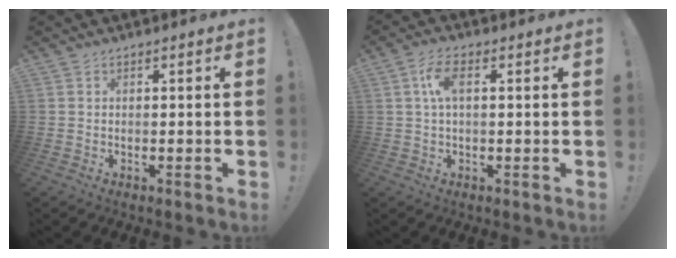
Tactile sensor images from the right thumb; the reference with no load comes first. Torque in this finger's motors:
{"motor_torque": [0.85, 0.77, 1.02, -0.21, -0.02]}